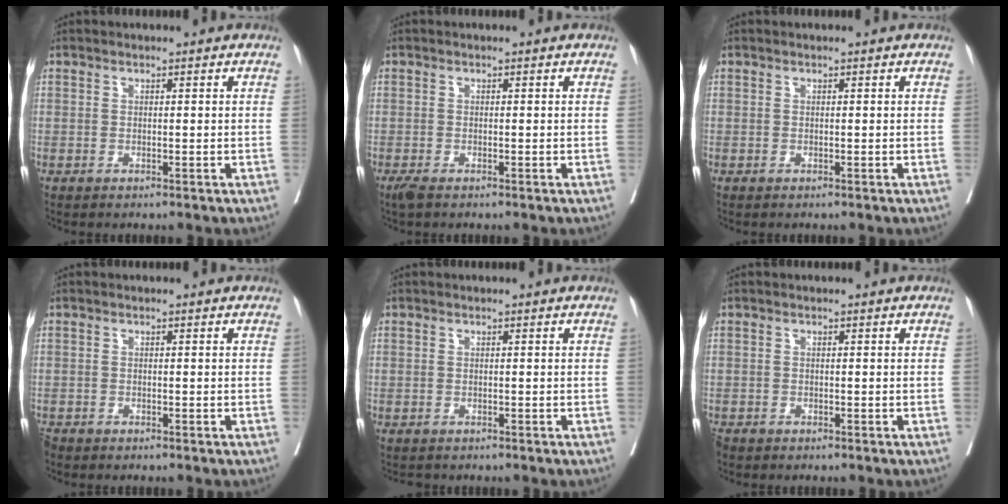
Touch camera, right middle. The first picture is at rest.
{"total": 1.4, "force": [-1.1, 0.3, 0.9], "torque": [-0.021, -0.006, -0.020]}
{"total": 0.0}
{"total": 1.2, "force": [-1.1, 0.5, 0.2], "torque": [-0.007, -0.003, -0.019]}
{"total": 0.8, "force": [-0.8, 0.3, 0.1], "torque": [-0.015, -0.004, -0.014]}
{"total": 1.3, "force": [-1.1, 0.6, 0.3], "torque": [-0.010, -0.003, -0.019]}